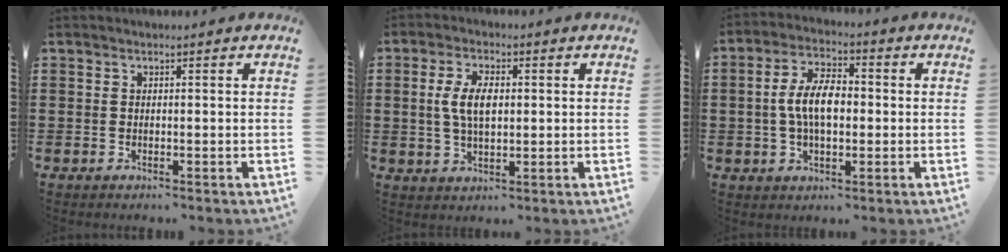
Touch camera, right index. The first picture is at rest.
{"total": 5.8, "force": [0.6, 2.7, 5.1], "torque": [-0.117, 0.005, 0.003]}
{"total": 7.7, "force": [-0.2, 3.8, 6.7], "torque": [-0.145, 0.006, -0.010]}